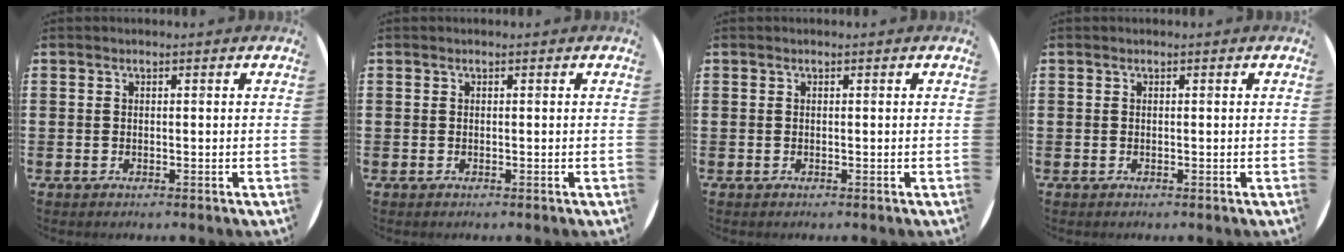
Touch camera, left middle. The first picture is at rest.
{"total": 0.0}
{"total": 0.0}
{"total": 0.0}